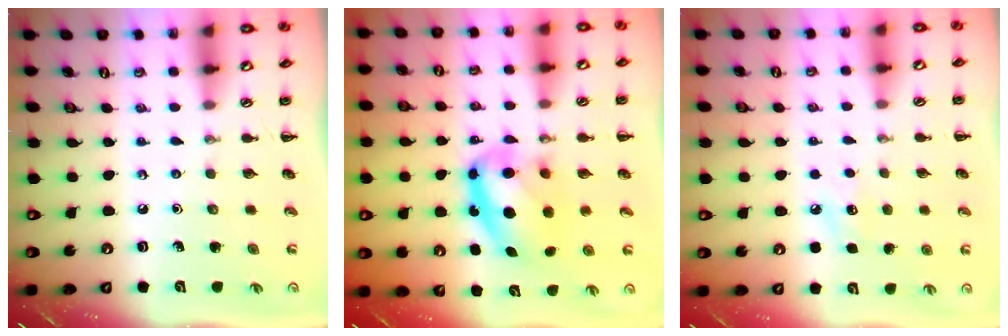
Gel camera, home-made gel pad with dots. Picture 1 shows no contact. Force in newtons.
{"total": 11.4, "press": 11.1, "slide": 2.6}
{"total": 7.1, "press": 6.9, "slide": 1.9}